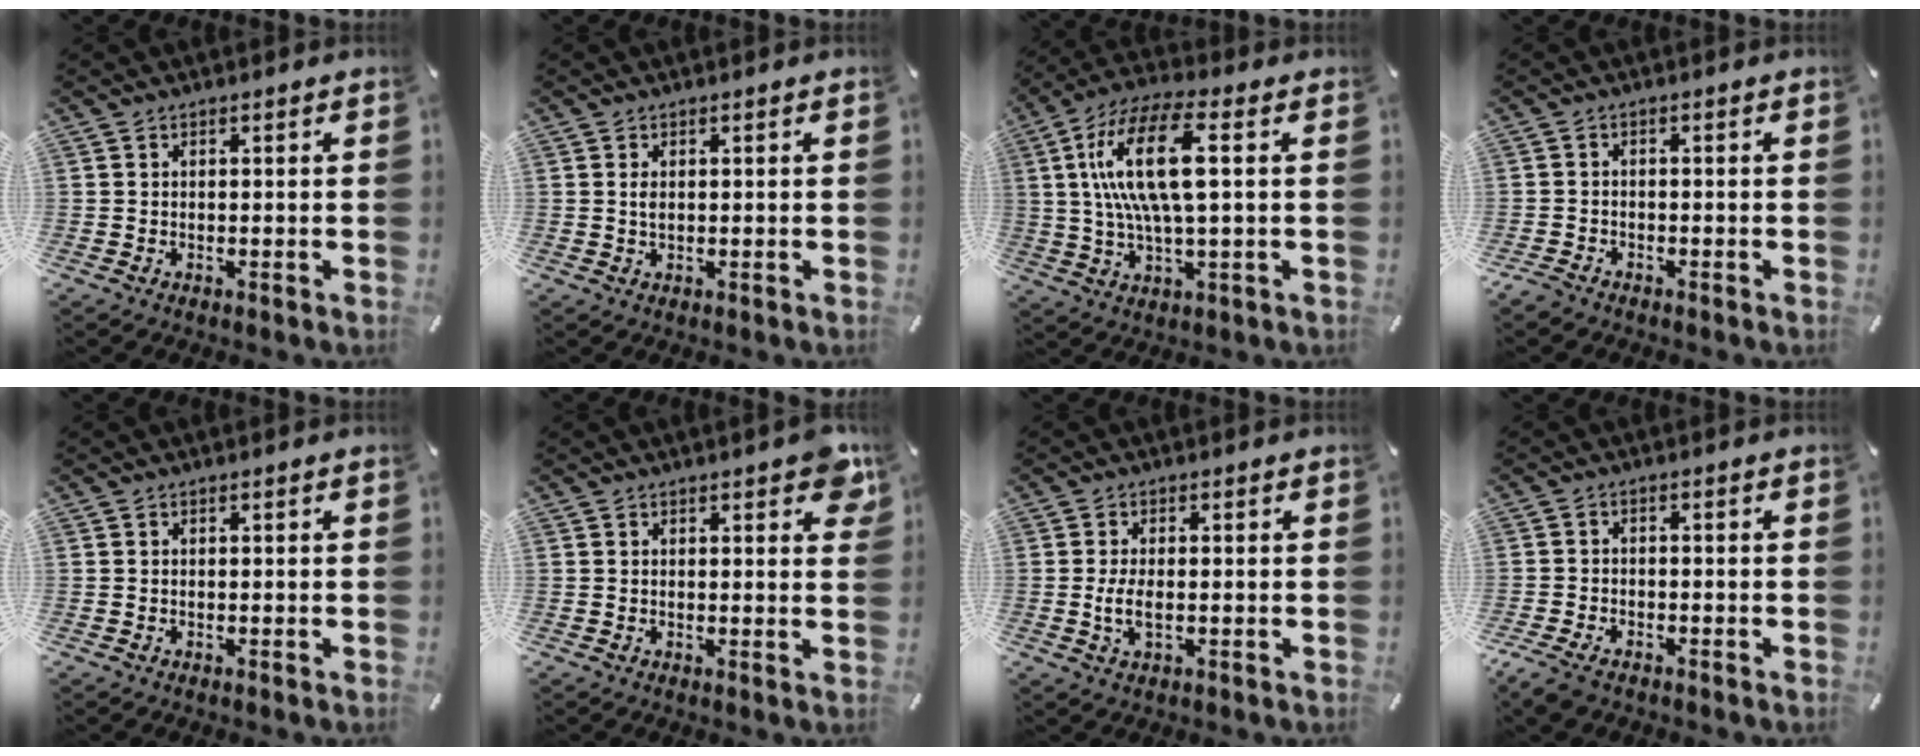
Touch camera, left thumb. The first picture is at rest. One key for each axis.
{"total": 1.3, "fx": 0.3, "fy": 0.7, "fz": 1.1, "tx": -0.023, "ty": 0.003, "tz": 0.003}
{"total": 16.5, "fx": 3.0, "fy": 5.5, "fz": 15.3, "tx": -0.320, "ty": -0.003, "tz": 0.043}
{"total": 2.3, "fx": -1.9, "fy": 1.0, "fz": 0.7, "tx": -0.025, "ty": 0.004, "tz": -0.042}
{"total": 0.0}
{"total": 4.9, "fx": 2.8, "fy": 2.0, "fz": 3.5, "tx": -0.036, "ty": -0.013, "tz": 0.043}
{"total": 4.3, "fx": -0.5, "fy": 1.8, "fz": 3.9, "tx": -0.087, "ty": -0.007, "tz": -0.013}
{"total": 3.9, "fx": -2.8, "fy": 2.0, "fz": 1.8, "tx": -0.057, "ty": 0.007, "tz": -0.059}